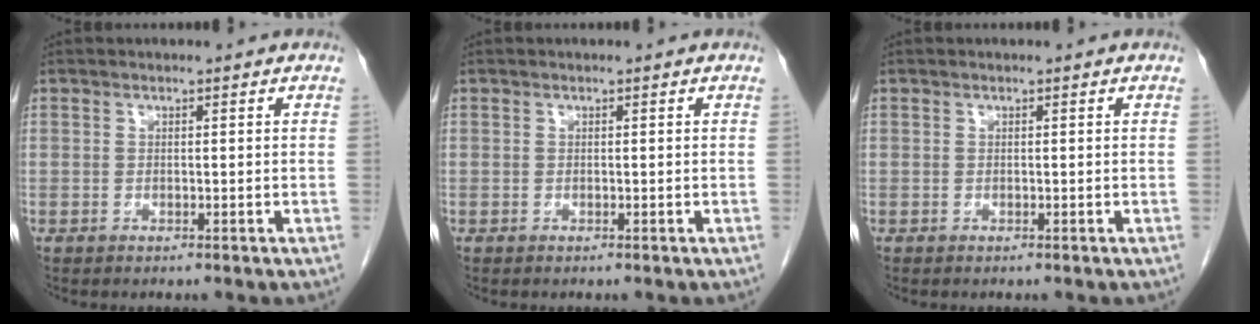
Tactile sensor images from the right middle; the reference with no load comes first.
{"total": 0.0}
{"total": 0.0}